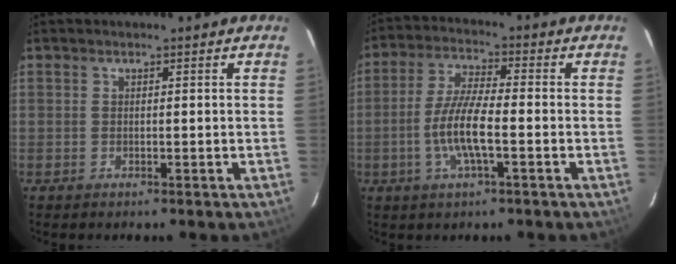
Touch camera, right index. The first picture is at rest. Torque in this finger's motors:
{"motor_torque": [1.72, -0.42, 0.87, 0.19]}